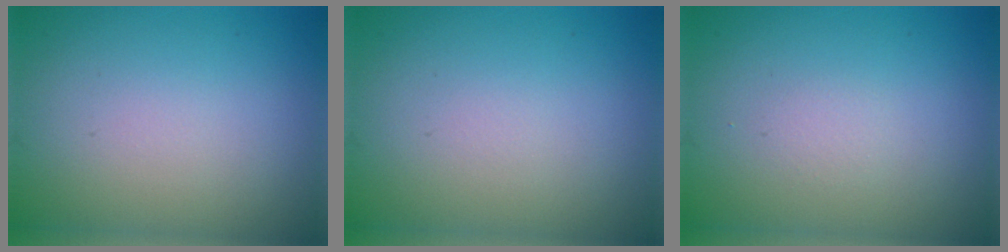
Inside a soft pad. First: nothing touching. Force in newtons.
{"total": 0.0}
{"total": 0.6, "press": 0.6, "slide": 0.1}